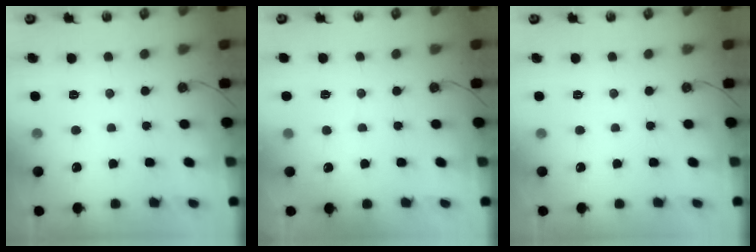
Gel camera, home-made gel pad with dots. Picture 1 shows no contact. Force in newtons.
{"total": 2.6, "press": 2.0, "slide": 1.6}
{"total": 0.0}